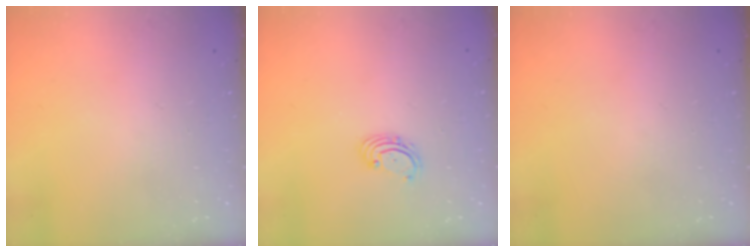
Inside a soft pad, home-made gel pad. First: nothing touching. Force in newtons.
{"total": 1.8, "press": 1.7, "slide": 0.7}
{"total": 0.0}